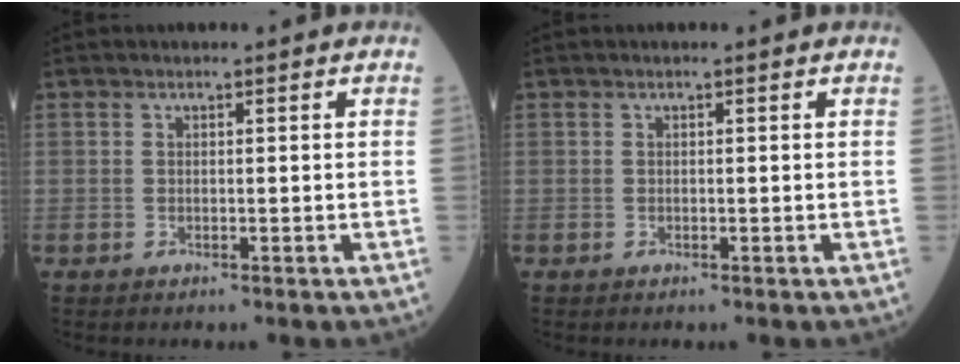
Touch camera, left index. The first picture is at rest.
{"total": 0.0}